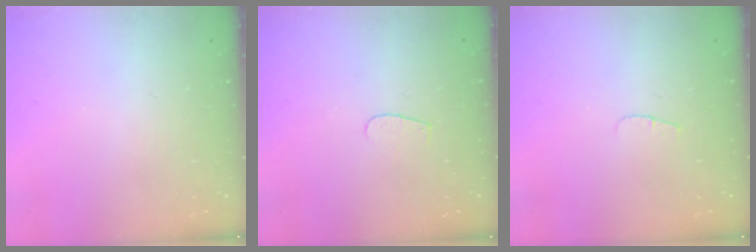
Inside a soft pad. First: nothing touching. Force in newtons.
{"total": 3.3, "press": 3.3, "slide": 0.3}
{"total": 3.8, "press": 3.8, "slide": 0.4}